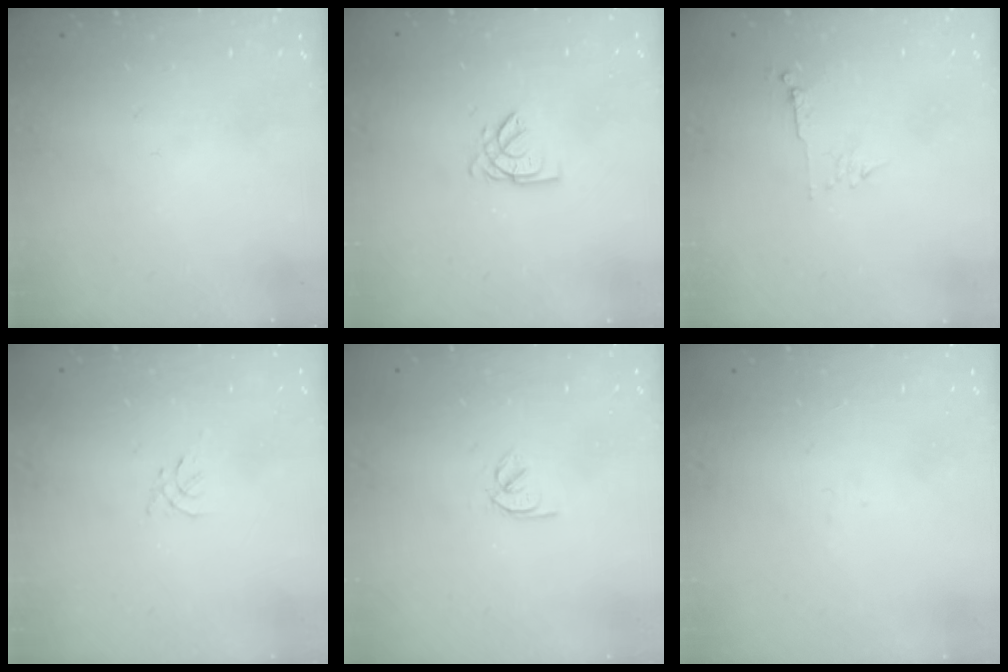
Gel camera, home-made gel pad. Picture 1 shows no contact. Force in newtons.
{"total": 2.6, "press": 2.6, "slide": 0.1}
{"total": 5.0, "press": 4.9, "slide": 0.4}
{"total": 0.0}
{"total": 2.5, "press": 2.4, "slide": 0.7}
{"total": 1.6, "press": 1.5, "slide": 0.4}